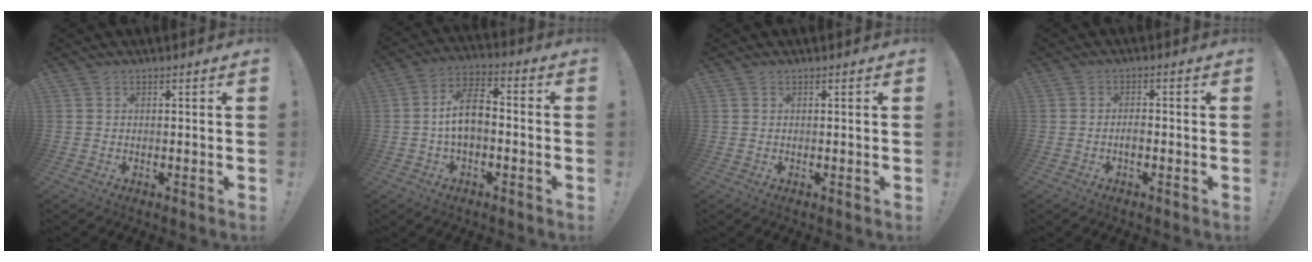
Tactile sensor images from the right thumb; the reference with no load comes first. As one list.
[{"total": 9.7, "force": [-0.9, 5.5, 8.0], "torque": [-0.140, 0.007, -0.015]}, {"total": 0.0}, {"total": 2.2, "force": [-0.7, 0.8, 1.9], "torque": [-0.026, 0.001, -0.014]}]